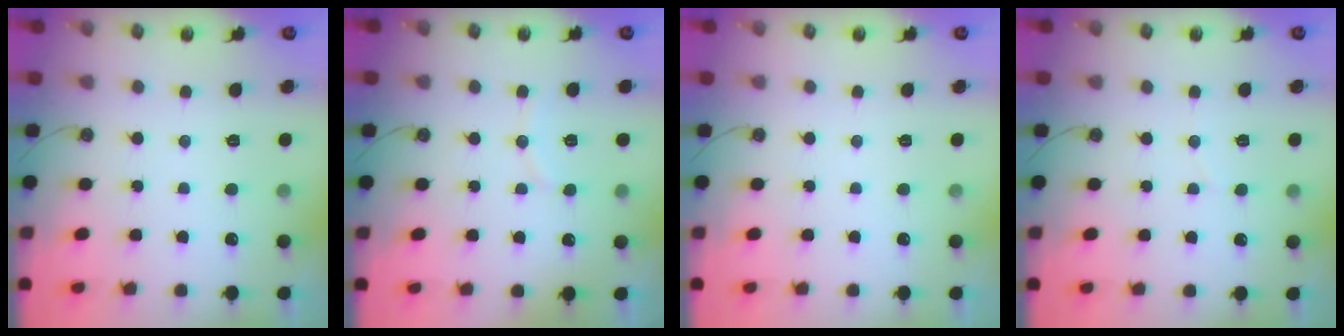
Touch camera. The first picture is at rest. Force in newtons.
{"total": 5.6, "press": 5.6, "slide": 0.2}
{"total": 0.0}
{"total": 2.2, "press": 2.2, "slide": 0.2}